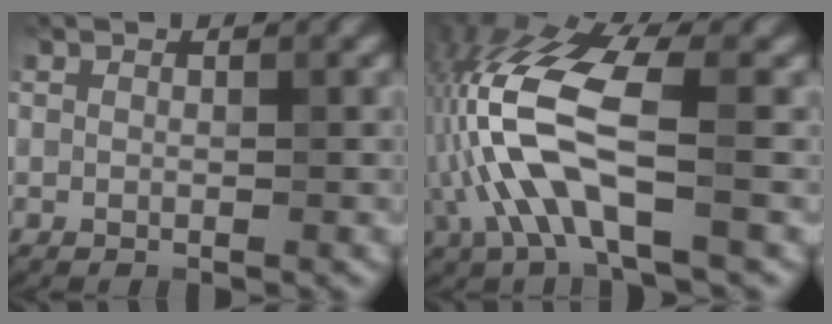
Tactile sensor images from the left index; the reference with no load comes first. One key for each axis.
{"total": 9.5, "fx": -1.9, "fy": 3.8, "fz": 8.5, "tx": -0.200, "ty": 0.018, "tz": -0.042}